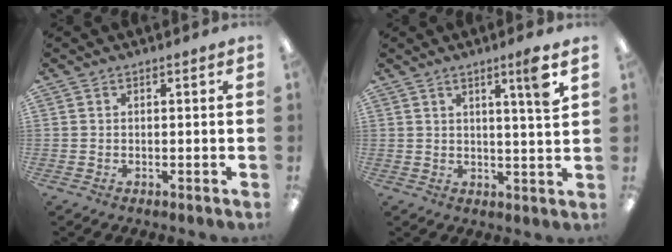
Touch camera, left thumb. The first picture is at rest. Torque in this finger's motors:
{"motor_torque": [0.90, 0.61, 0.62, -0.42, 0.03]}